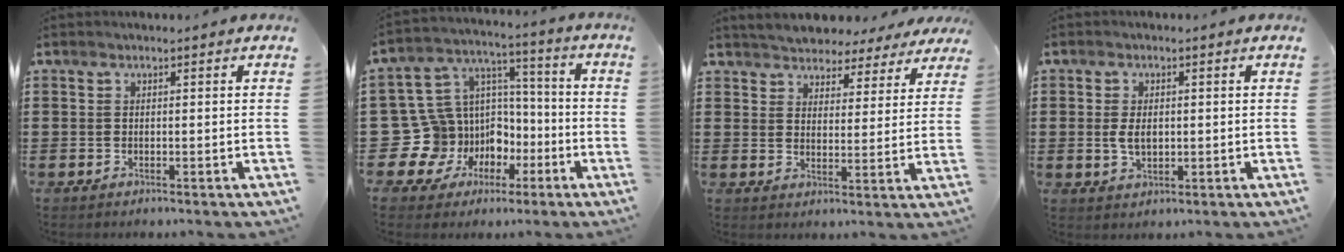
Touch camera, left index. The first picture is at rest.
{"total": 12.6, "force": [-5.3, 11.3, 2.3], "torque": [-0.113, -0.013, -0.065]}
{"total": 4.5, "force": [4.4, 0.8, -0.2], "torque": [-0.021, -0.023, 0.077]}
{"total": 3.6, "force": [0.1, 2.1, 2.9], "torque": [-0.065, 0.005, -0.001]}